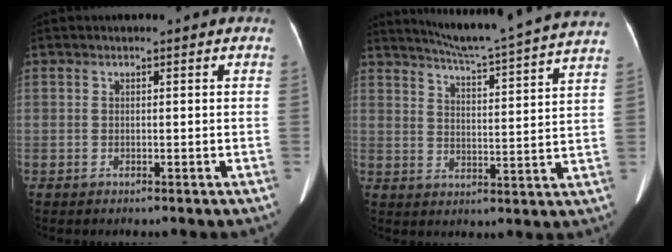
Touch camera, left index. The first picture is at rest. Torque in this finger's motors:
{"motor_torque": [0.45, -1.68, 0.00, 0.04]}